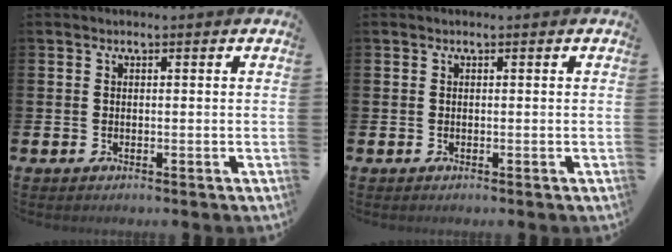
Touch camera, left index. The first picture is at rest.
{"total": 0.0}